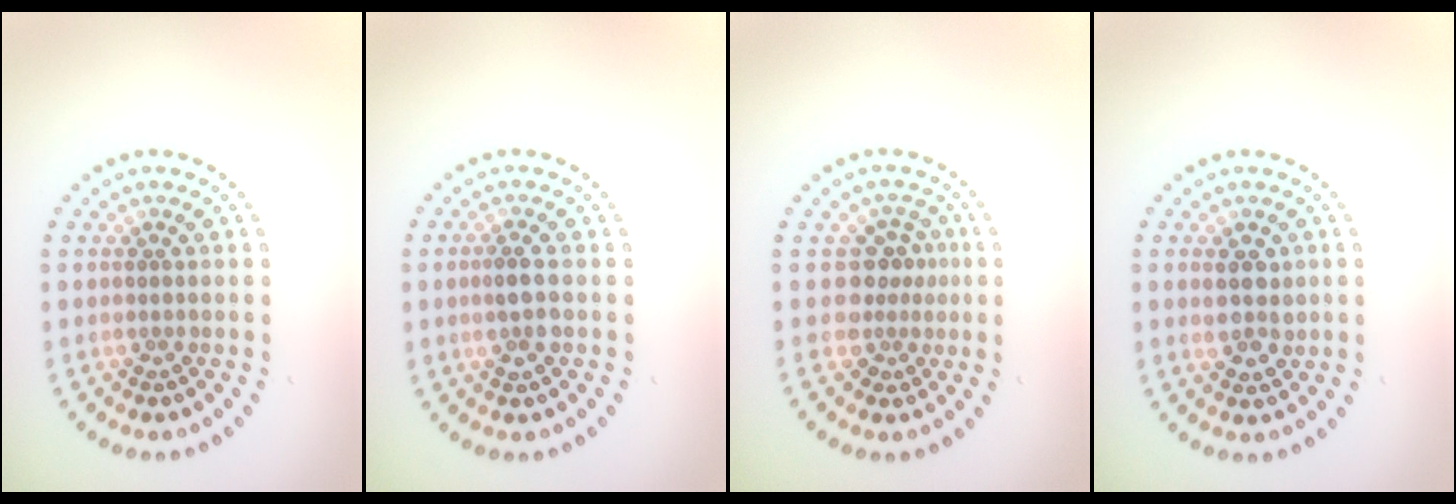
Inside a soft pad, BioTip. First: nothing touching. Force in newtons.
{"total": 2.1, "press": 2.0, "slide": 0.6}
{"total": 2.9, "press": 2.1, "slide": 2.0}
{"total": 2.7, "press": 2.6, "slide": 0.7}